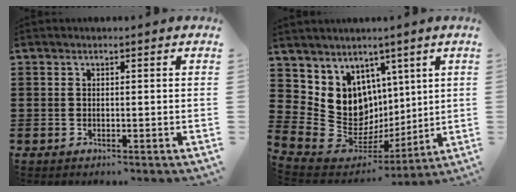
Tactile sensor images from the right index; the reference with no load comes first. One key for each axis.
{"total": 10.4, "fx": 1.7, "fy": 9.7, "fz": 3.5, "tx": -0.119, "ty": -0.032, "tz": 0.045}